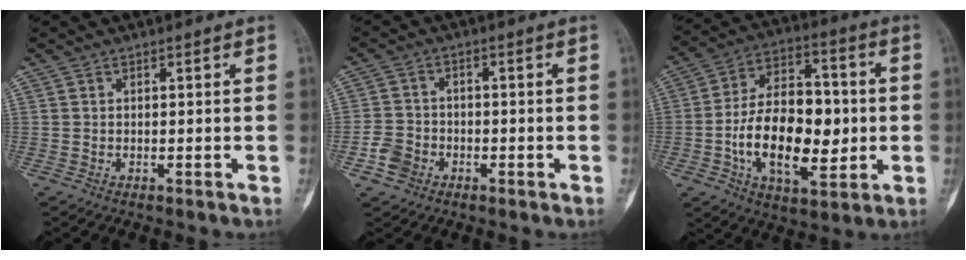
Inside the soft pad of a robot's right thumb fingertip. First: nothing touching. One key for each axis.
{"total": 4.5, "fx": -2.1, "fy": 3.6, "fz": 1.6, "tx": -0.018, "ty": 0.017, "tz": -0.041}
{"total": 19.6, "fx": -2.5, "fy": 11.2, "fz": 15.9, "tx": -0.238, "ty": 0.022, "tz": -0.037}